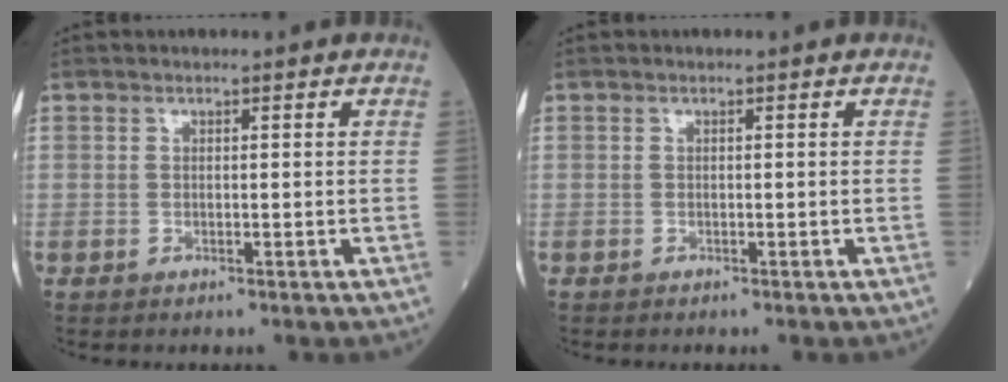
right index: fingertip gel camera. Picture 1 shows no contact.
{"total": 0.0}